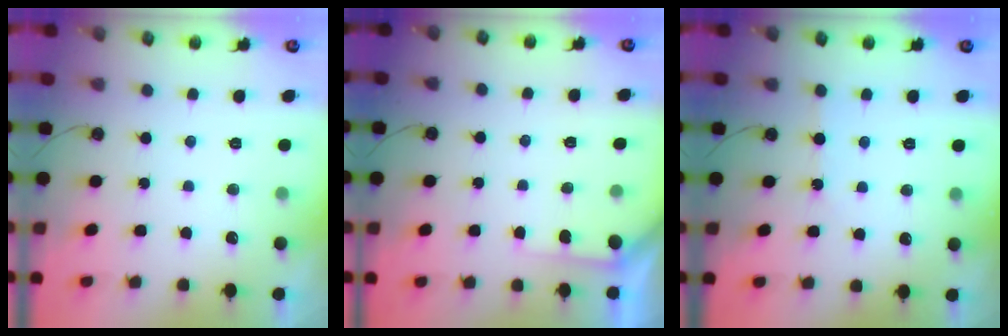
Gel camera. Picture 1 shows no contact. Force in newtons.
{"total": 3.6, "press": 3.6, "slide": 0.3}
{"total": 2.4, "press": 2.4, "slide": 0.2}